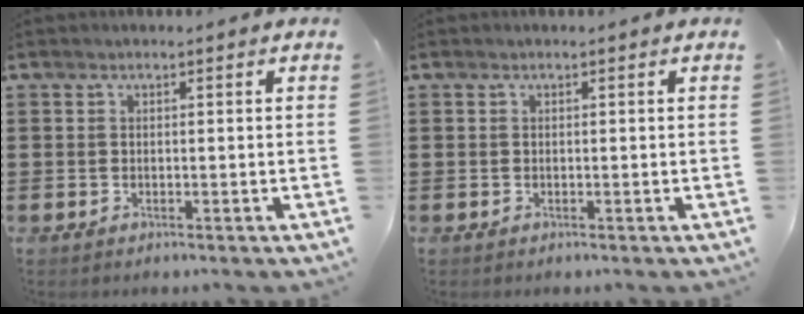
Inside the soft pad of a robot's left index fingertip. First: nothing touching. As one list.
[{"total": 0.0}]